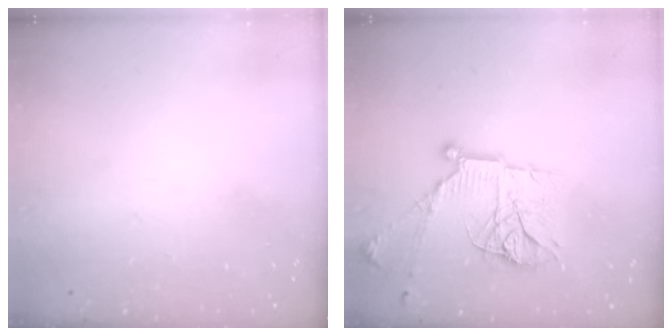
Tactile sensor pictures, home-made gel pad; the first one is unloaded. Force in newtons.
{"total": 16.6, "press": 16.6, "slide": 1.3}